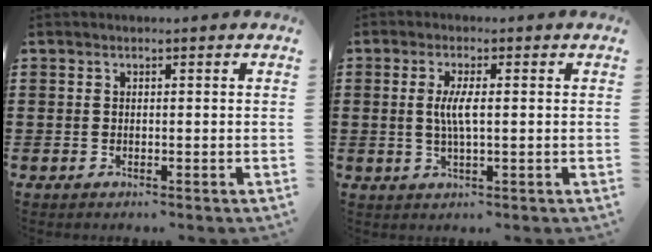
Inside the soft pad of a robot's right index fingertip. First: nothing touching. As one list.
[{"total": 3.9, "force": [0.2, 0.7, 3.8], "torque": [-0.079, -0.006, -0.001]}]